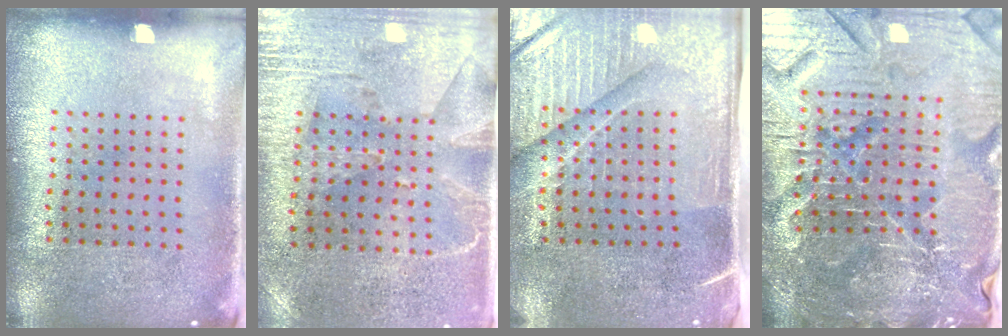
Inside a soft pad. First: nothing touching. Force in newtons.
{"total": 2.8, "press": 2.4, "slide": 1.5}
{"total": 4.5, "press": 3.9, "slide": 2.3}
{"total": 5.8, "press": 5.4, "slide": 2.0}